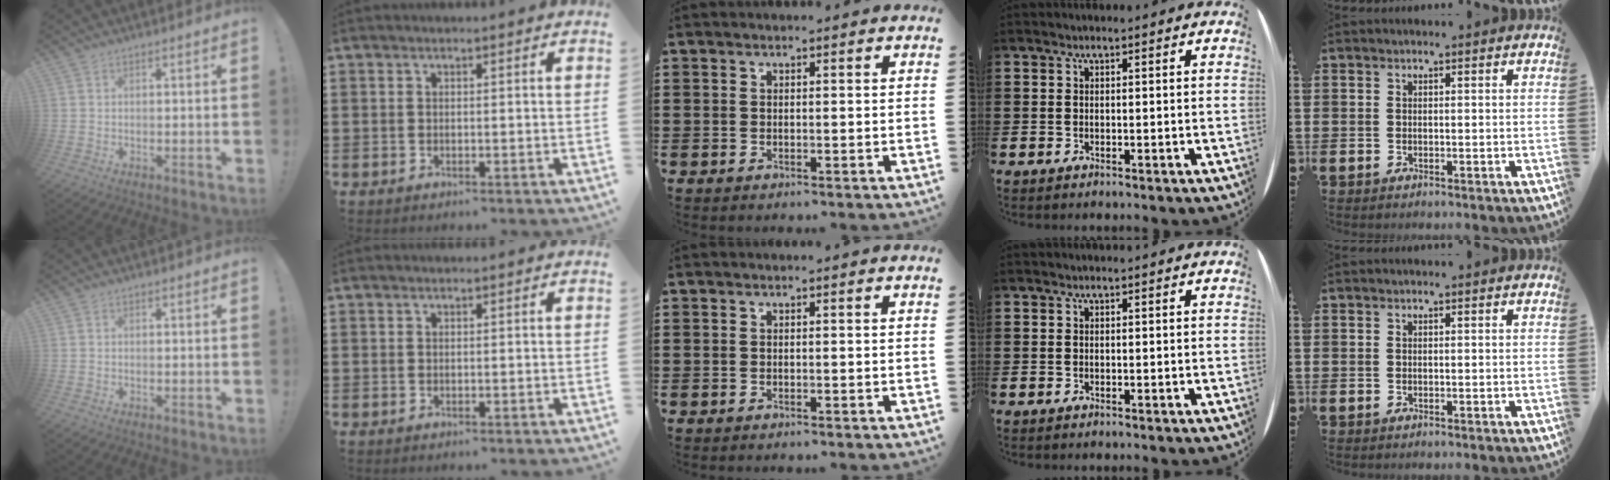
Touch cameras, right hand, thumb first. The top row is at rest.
{}